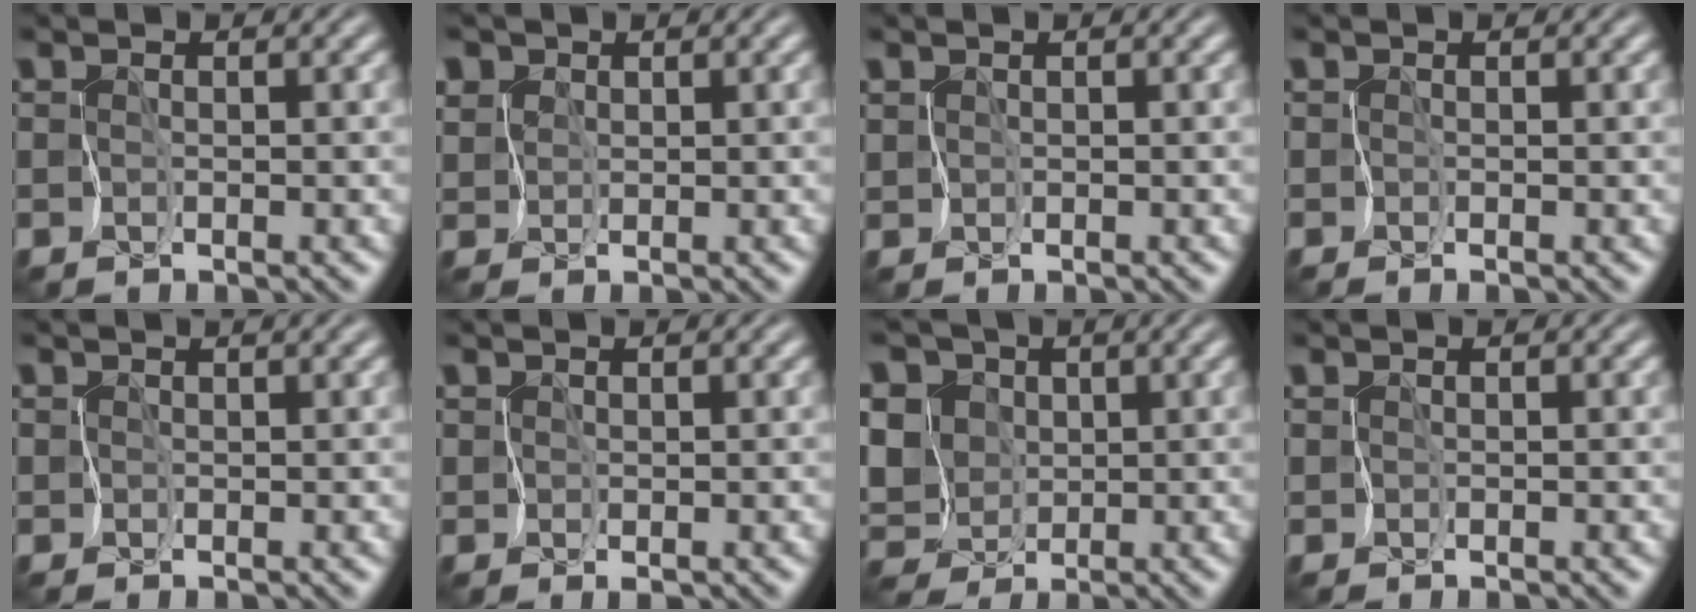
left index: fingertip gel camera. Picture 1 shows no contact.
{"total": 2.6, "force": [1.4, 2.1, 0.6], "torque": [-0.037, 0.012, 0.037]}
{"total": 0.5, "force": [0.3, 0.5, 0.1], "torque": [0.000, -0.001, 0.005]}
{"total": 0.0}
{"total": 1.0, "force": [0.6, 0.5, 0.5], "torque": [-0.003, 0.003, 0.008]}
{"total": 0.6, "force": [0.4, 0.4, 0.1], "torque": [-0.003, 0.002, 0.009]}
{"total": 10.3, "force": [0.8, 8.8, 5.3], "torque": [-0.093, 0.029, -0.025]}
{"total": 0.0}